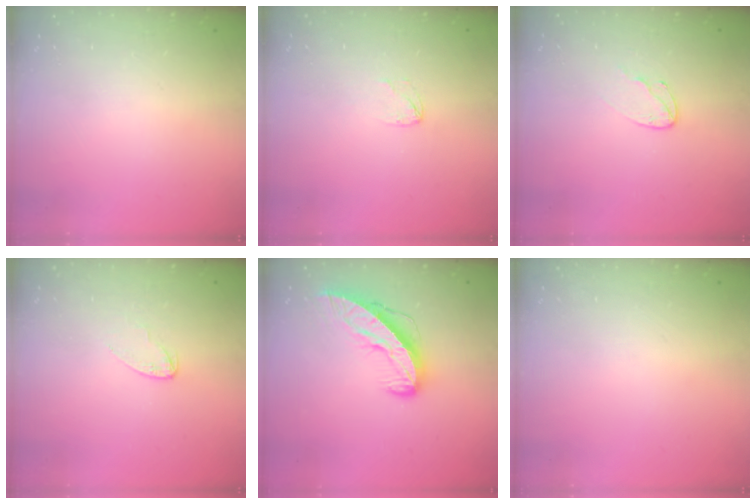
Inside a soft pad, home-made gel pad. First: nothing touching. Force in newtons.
{"total": 2.5, "press": 2.5, "slide": 0.2}
{"total": 5.1, "press": 5.1, "slide": 0.4}
{"total": 2.1, "press": 2.1, "slide": 0.2}
{"total": 9.1, "press": 9.1, "slide": 0.5}
{"total": 0.0}